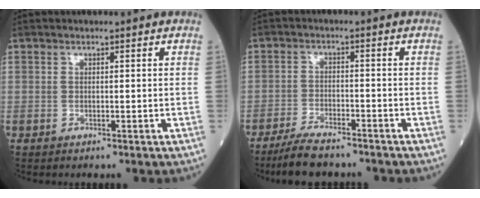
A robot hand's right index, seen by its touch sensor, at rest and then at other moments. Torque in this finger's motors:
{"motor_torque": [0.16, -0.12, 0.04, 0.02]}